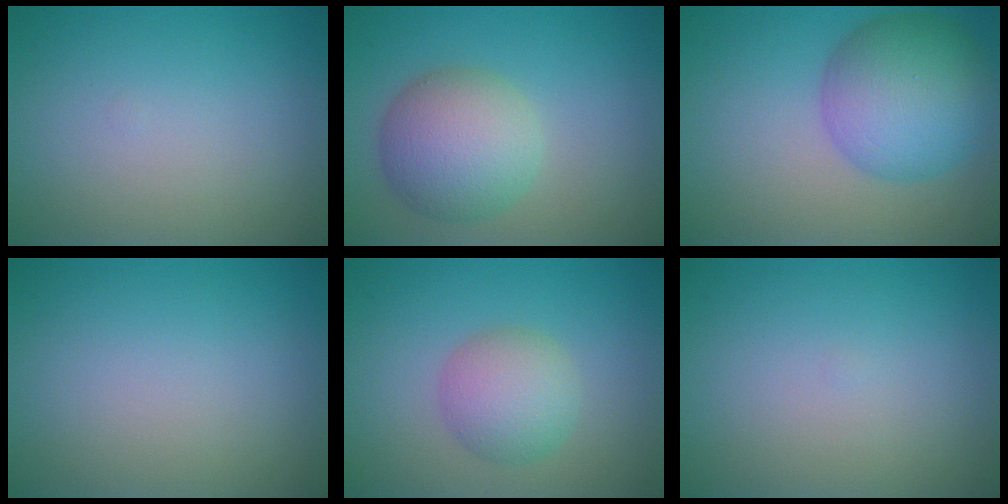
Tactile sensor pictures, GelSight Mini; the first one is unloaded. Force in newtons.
{"total": 6.3, "press": 6.3, "slide": 0.2}
{"total": 8.2, "press": 8.2, "slide": 0.3}
{"total": 0.0}
{"total": 4.0, "press": 4.0, "slide": 0.2}
{"total": 0.0}